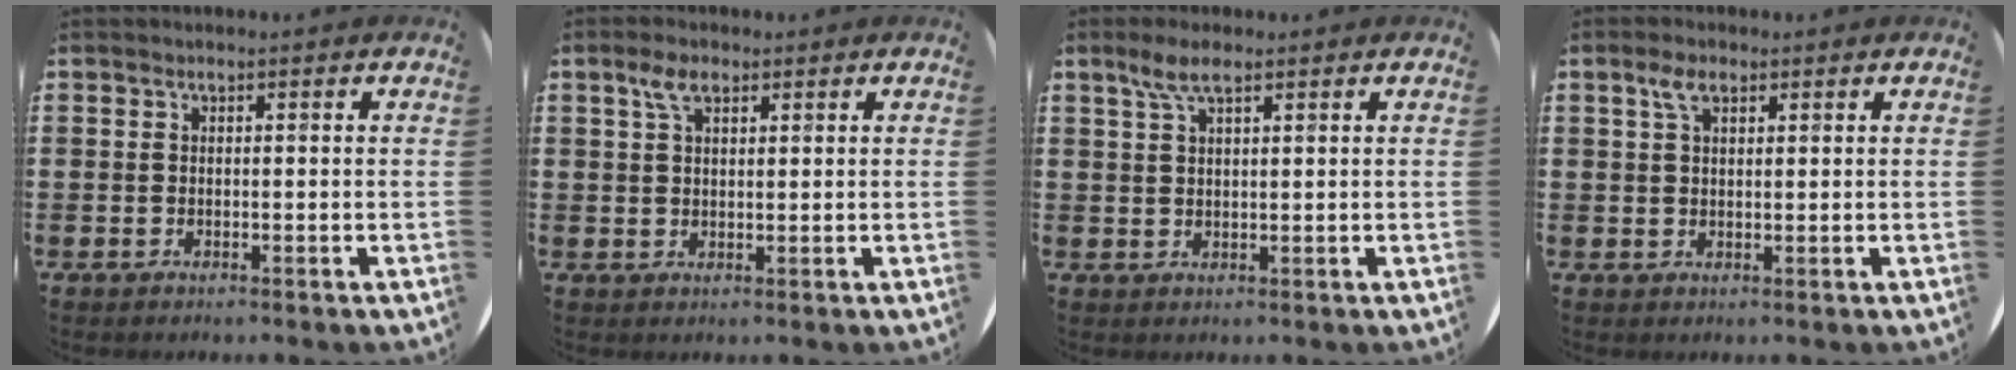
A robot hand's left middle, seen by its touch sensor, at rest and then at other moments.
{"total": 3.3, "force": [2.1, 1.6, 2.0], "torque": [-0.044, 0.008, 0.038]}
{"total": 3.8, "force": [2.4, 1.1, 2.7], "torque": [-0.059, 0.006, 0.043]}
{"total": 2.9, "force": [1.8, 1.4, 1.8], "torque": [-0.033, 0.004, 0.030]}